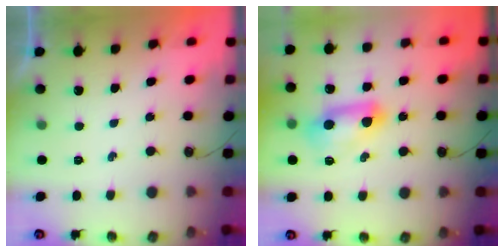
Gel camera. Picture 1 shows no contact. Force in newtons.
{"total": 12.3, "press": 11.5, "slide": 4.2}